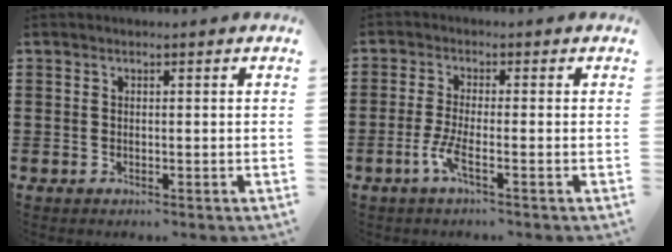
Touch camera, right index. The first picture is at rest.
{"total": 4.1, "force": [-1.9, 0.4, 3.6], "torque": [-0.088, -0.014, -0.044]}